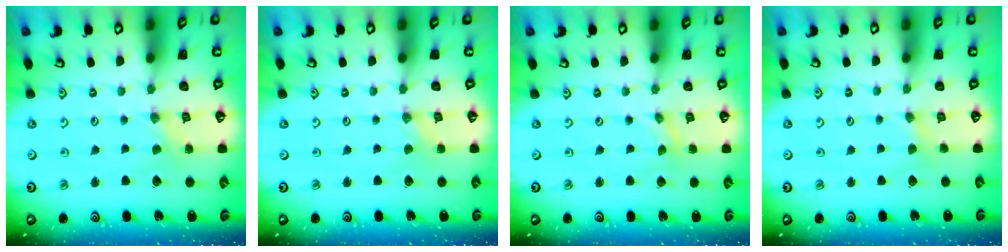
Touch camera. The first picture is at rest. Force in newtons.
{"total": 0.0}
{"total": 0.0}
{"total": 2.4, "press": 2.3, "slide": 0.5}